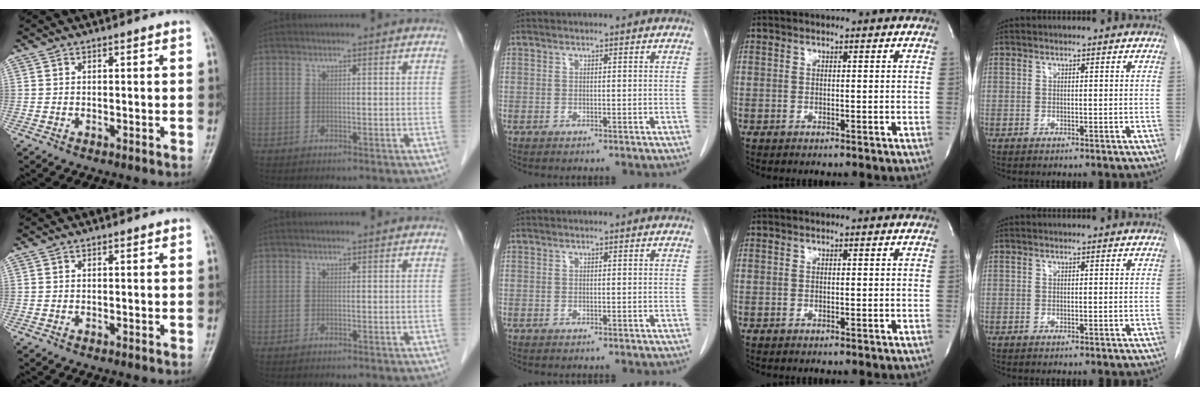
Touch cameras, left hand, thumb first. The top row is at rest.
{}